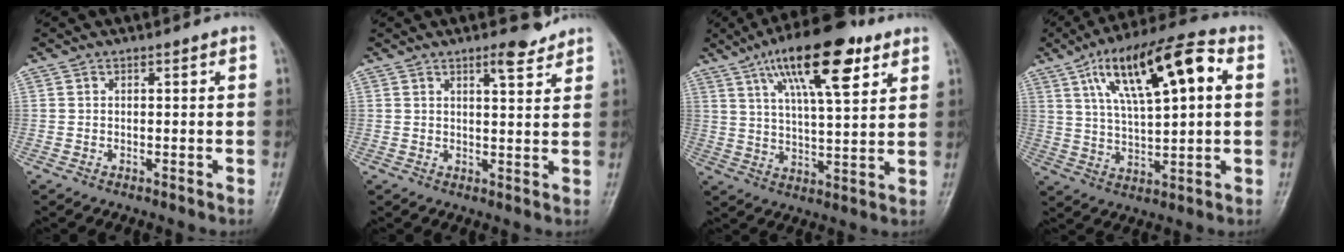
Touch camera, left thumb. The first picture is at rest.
{"total": 4.1, "force": [3.2, 1.0, 2.5], "torque": [-0.031, -0.024, 0.047]}
{"total": 17.3, "force": [9.1, 5.6, 13.7], "torque": [-0.200, -0.024, 0.149]}
{"total": 18.1, "force": [6.0, 6.2, 16.0], "torque": [-0.255, 0.013, 0.097]}